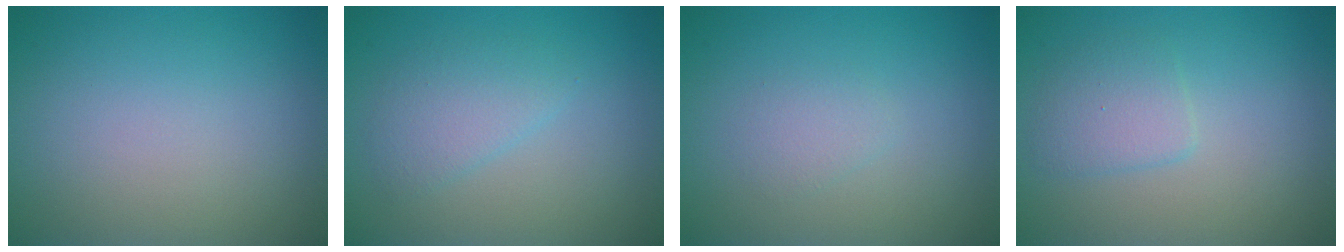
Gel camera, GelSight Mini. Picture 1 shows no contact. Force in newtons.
{"total": 2.3, "press": 2.3, "slide": 0.1}
{"total": 1.1, "press": 1.1, "slide": 0.1}
{"total": 2.2, "press": 2.2, "slide": 0.1}